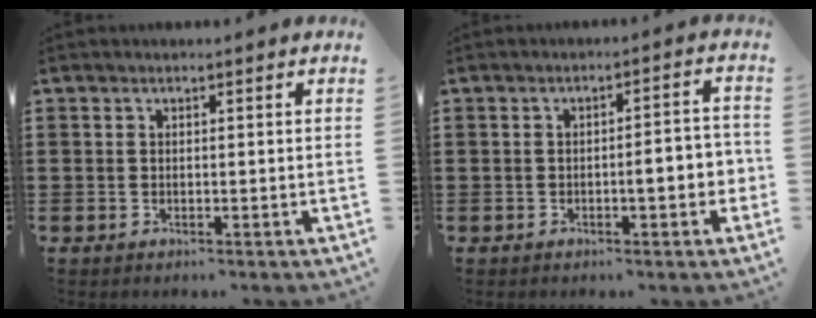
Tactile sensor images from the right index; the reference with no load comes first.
{"total": 4.2, "force": [-1.2, 0.8, 4.0], "torque": [-0.058, 0.001, -0.024]}